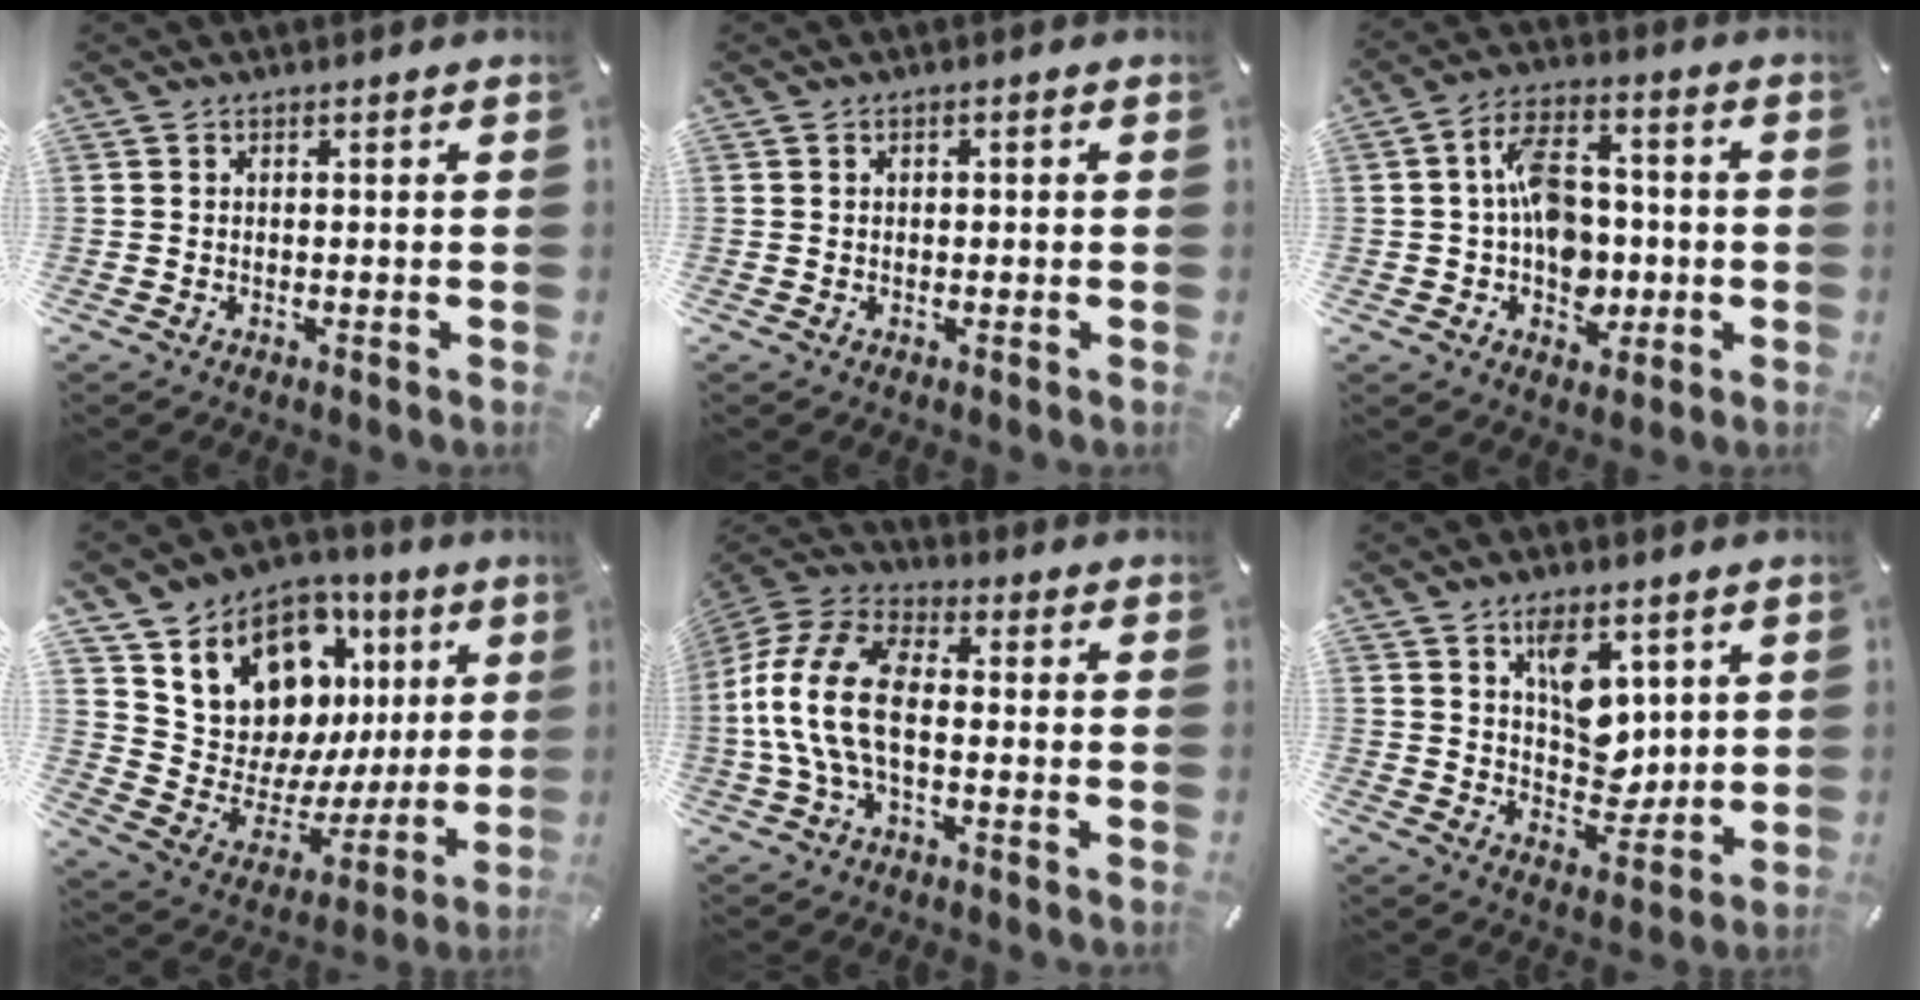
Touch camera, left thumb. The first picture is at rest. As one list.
[{"total": 0.8, "force": [0.0, 0.6, 0.5], "torque": [-0.010, 0.004, -0.002]}, {"total": 11.4, "force": [-0.8, 8.2, 7.9], "torque": [-0.143, 0.021, -0.009]}, {"total": 12.6, "force": [7.8, 9.3, 3.2], "torque": [-0.059, -0.084, 0.149]}, {"total": 14.8, "force": [-2.1, 8.2, 12.1], "torque": [-0.264, 0.002, -0.040]}, {"total": 10.5, "force": [4.2, 7.1, 6.5], "torque": [-0.078, -0.023, 0.075]}]